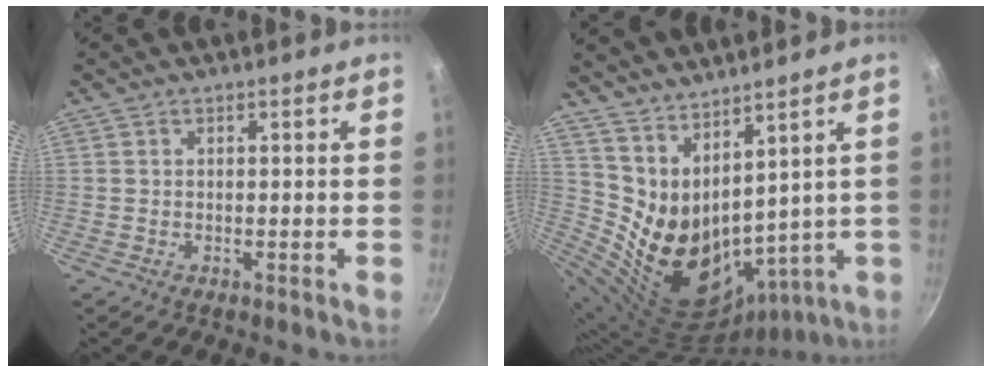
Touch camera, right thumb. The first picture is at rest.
{"total": 14.4, "force": [7.1, 7.8, 9.8], "torque": [-0.157, -0.070, 0.160]}